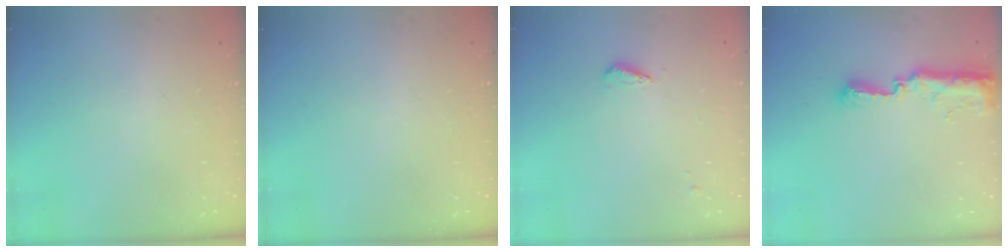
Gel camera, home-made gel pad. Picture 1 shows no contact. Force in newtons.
{"total": 0.0}
{"total": 3.6, "press": 3.5, "slide": 1.1}
{"total": 8.9, "press": 8.9, "slide": 0.8}